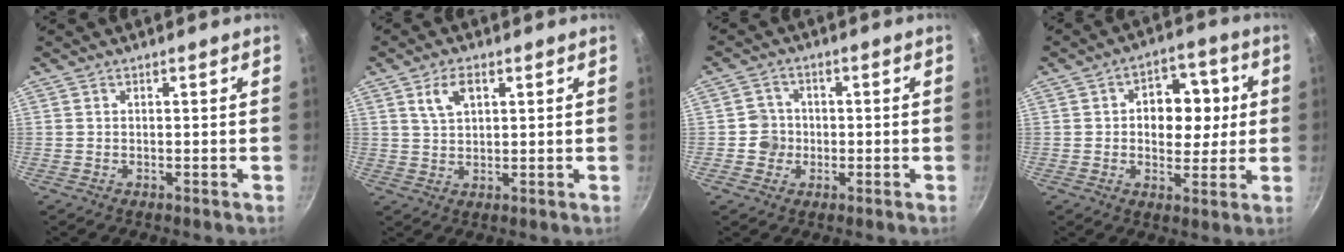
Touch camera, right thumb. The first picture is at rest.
{"total": 4.9, "force": [2.2, 2.7, 3.4], "torque": [-0.058, -0.004, 0.045]}
{"total": 4.2, "force": [-0.7, 4.0, 1.0], "torque": [0.009, 0.010, -0.017]}
{"total": 11.2, "force": [1.4, 7.6, 8.2], "torque": [-0.066, 0.012, 0.018]}